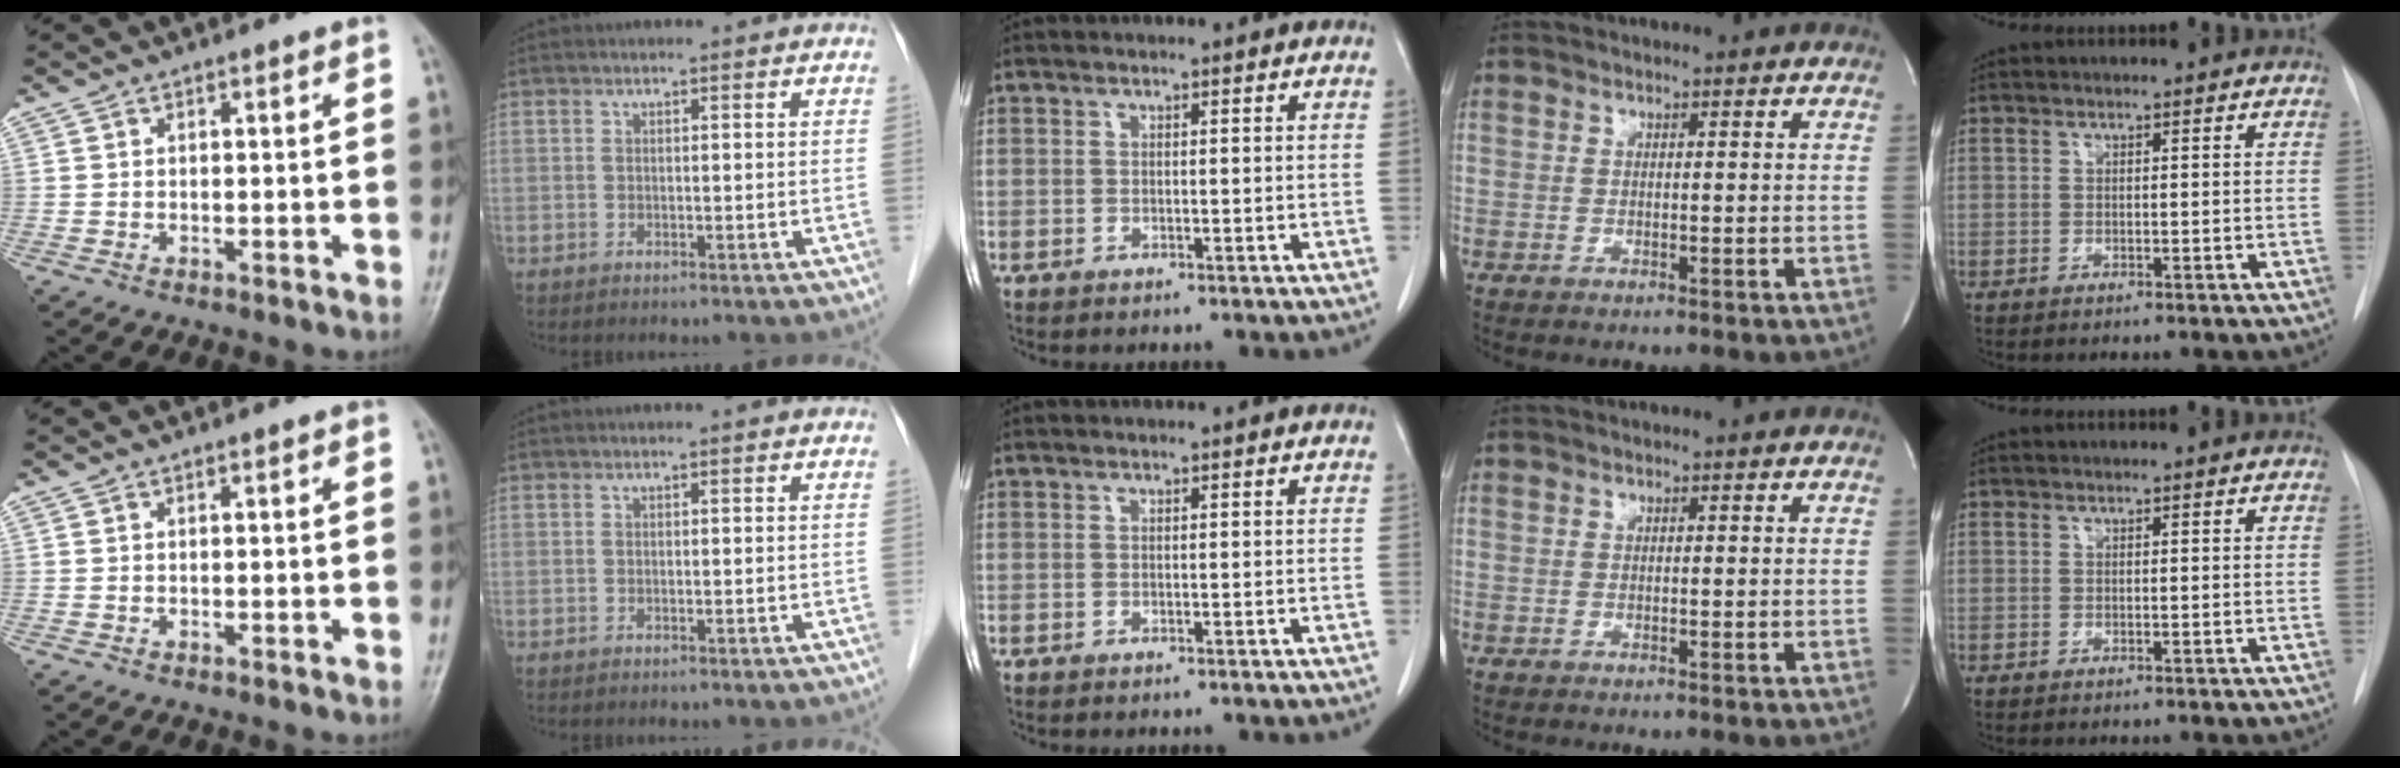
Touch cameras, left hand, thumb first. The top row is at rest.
{}